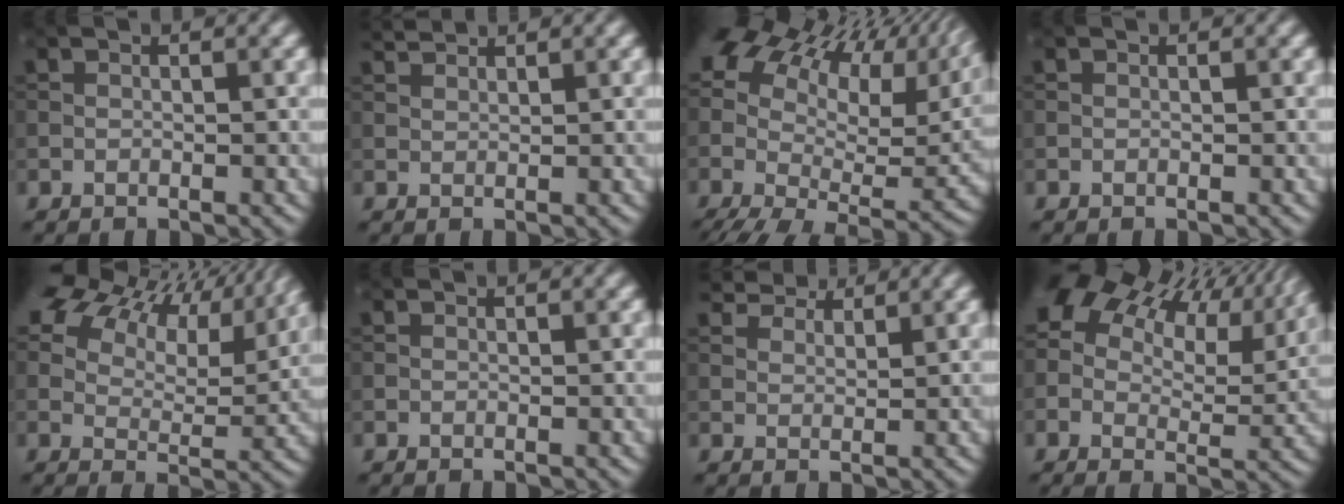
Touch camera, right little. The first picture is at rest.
{"total": 1.3, "force": [1.3, 0.2, 0.4], "torque": [-0.011, 0.004, 0.027]}
{"total": 17.8, "force": [6.4, 9.9, 13.4], "torque": [-0.237, 0.020, 0.115]}
{"total": 0.0}
{"total": 13.4, "force": [9.5, 5.9, 7.4], "torque": [-0.137, 0.017, 0.140]}
{"total": 0.0}
{"total": 4.5, "force": [4.0, 1.4, 1.4], "torque": [-0.035, -0.003, 0.078]}
{"total": 14.5, "force": [8.0, 7.2, 9.7], "torque": [-0.166, 0.018, 0.129]}